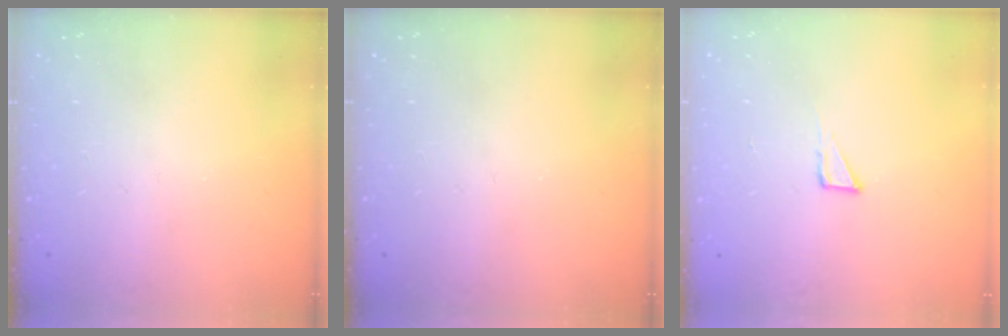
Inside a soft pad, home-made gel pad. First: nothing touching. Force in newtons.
{"total": 0.0}
{"total": 2.8, "press": 2.8, "slide": 0.2}